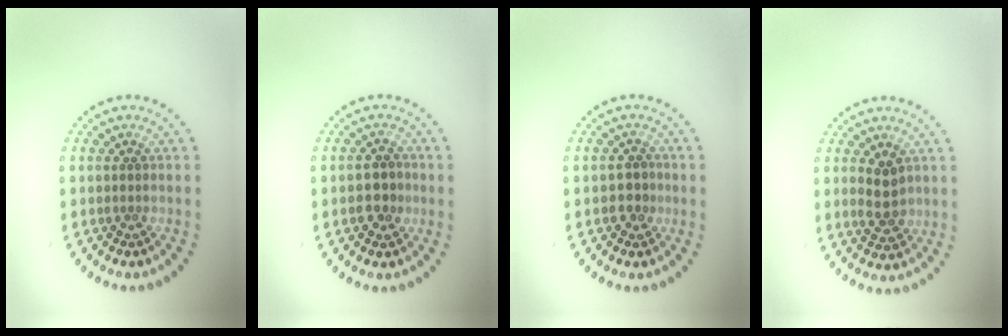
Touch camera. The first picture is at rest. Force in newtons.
{"total": 2.5, "press": 2.5, "slide": 0.4}
{"total": 1.7, "press": 1.6, "slide": 0.6}
{"total": 2.5, "press": 2.5, "slide": 0.3}